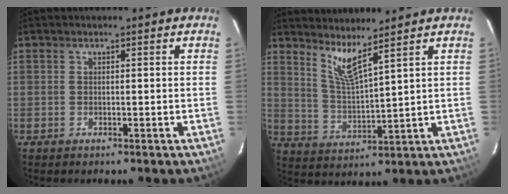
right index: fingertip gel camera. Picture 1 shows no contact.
{"total": 6.2, "force": [4.9, -0.1, 3.9], "torque": [-0.077, -0.012, 0.100]}